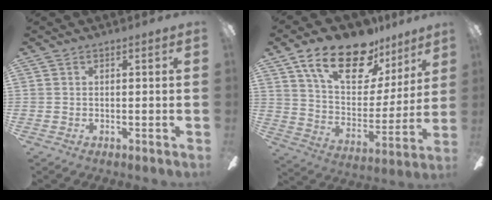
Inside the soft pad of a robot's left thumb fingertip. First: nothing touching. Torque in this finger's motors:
{"motor_torque": [0.38, 0.43, 1.47, -1.30, 0.22]}